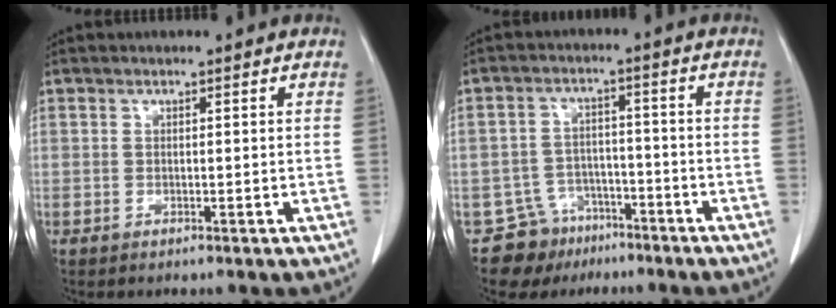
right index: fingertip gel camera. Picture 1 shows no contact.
{"total": 7.0, "force": [-5.0, 4.9, -0.2], "torque": [0.011, 0.024, -0.078]}